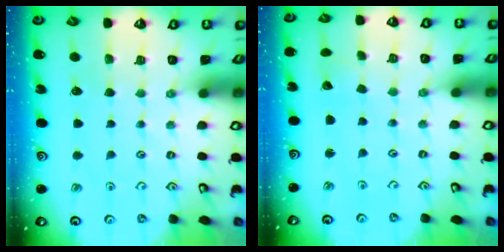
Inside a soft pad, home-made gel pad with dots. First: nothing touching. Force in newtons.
{"total": 0.9, "press": 0.9, "slide": 0.1}